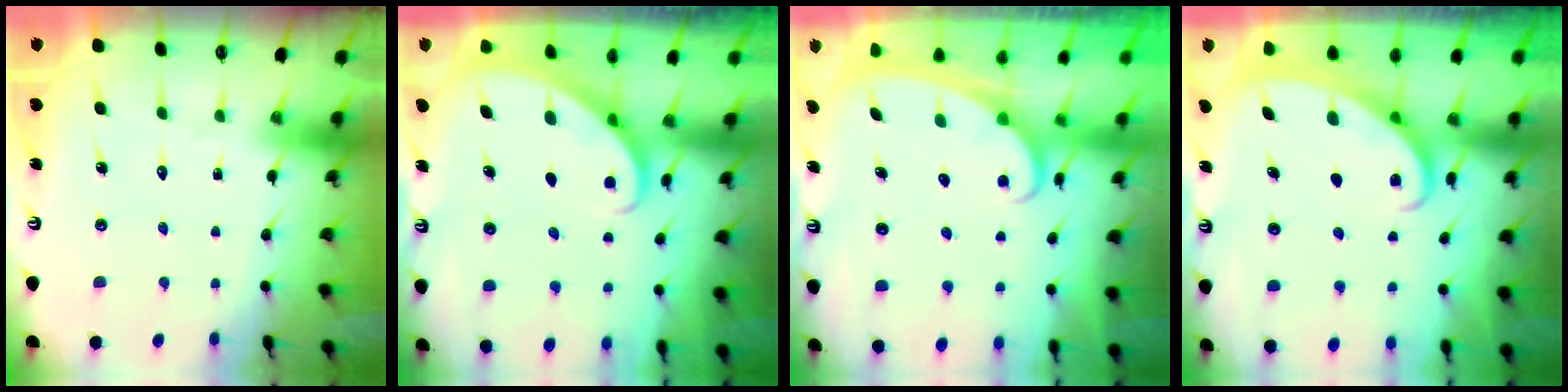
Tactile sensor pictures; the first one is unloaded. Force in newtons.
{"total": 2.7, "press": 2.7, "slide": 0.2}
{"total": 2.4, "press": 2.4, "slide": 0.3}
{"total": 2.4, "press": 2.4, "slide": 0.4}